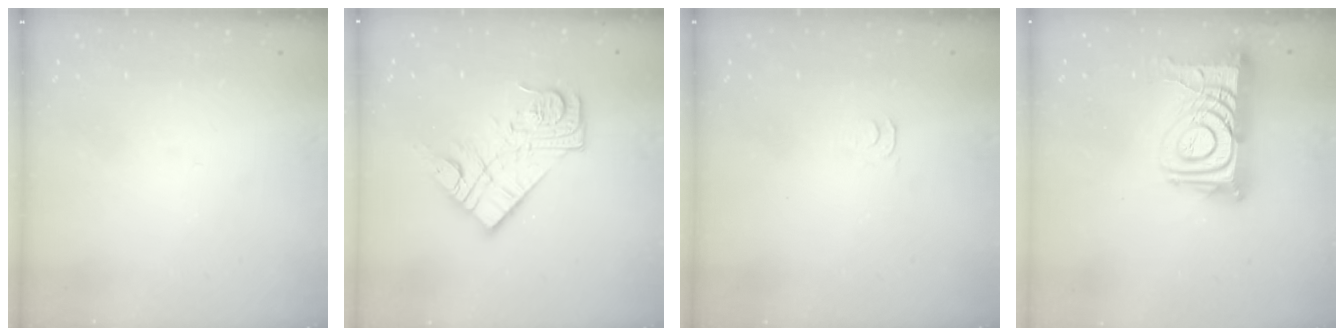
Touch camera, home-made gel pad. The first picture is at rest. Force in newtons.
{"total": 14.6, "press": 14.5, "slide": 0.8}
{"total": 2.8, "press": 2.7, "slide": 0.5}
{"total": 15.5, "press": 15.4, "slide": 1.5}